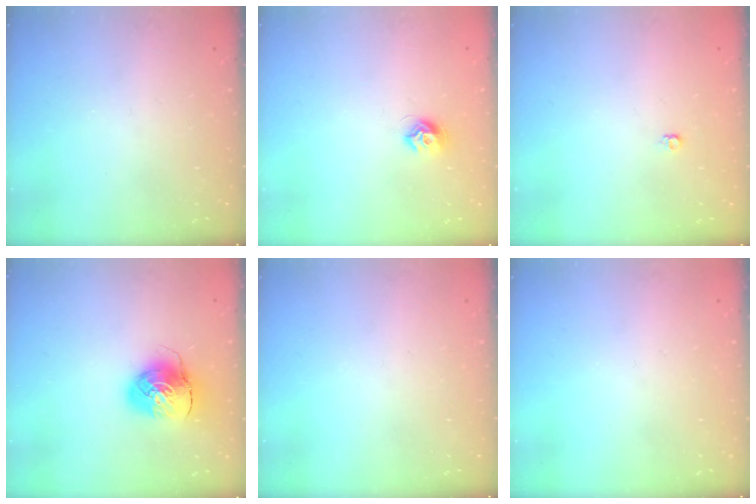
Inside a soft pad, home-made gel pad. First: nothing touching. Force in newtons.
{"total": 7.9, "press": 7.9, "slide": 0.6}
{"total": 3.9, "press": 3.9, "slide": 0.7}
{"total": 10.3, "press": 10.3, "slide": 0.5}
{"total": 0.0}
{"total": 0.0}